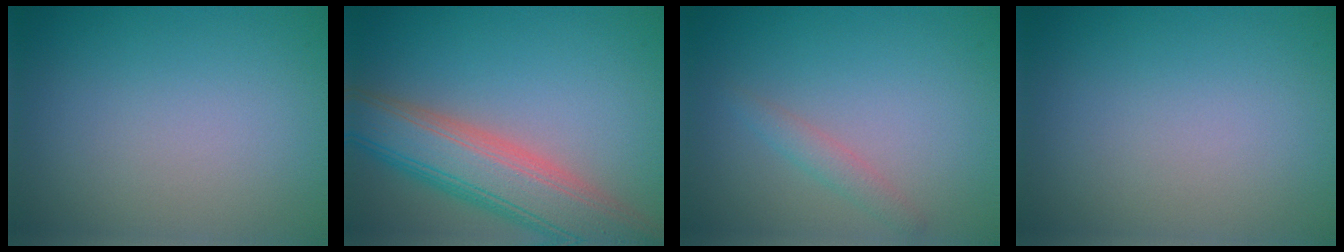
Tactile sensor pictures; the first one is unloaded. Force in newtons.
{"total": 8.8, "press": 8.8, "slide": 0.4}
{"total": 1.5, "press": 1.5, "slide": 0.2}
{"total": 0.0}